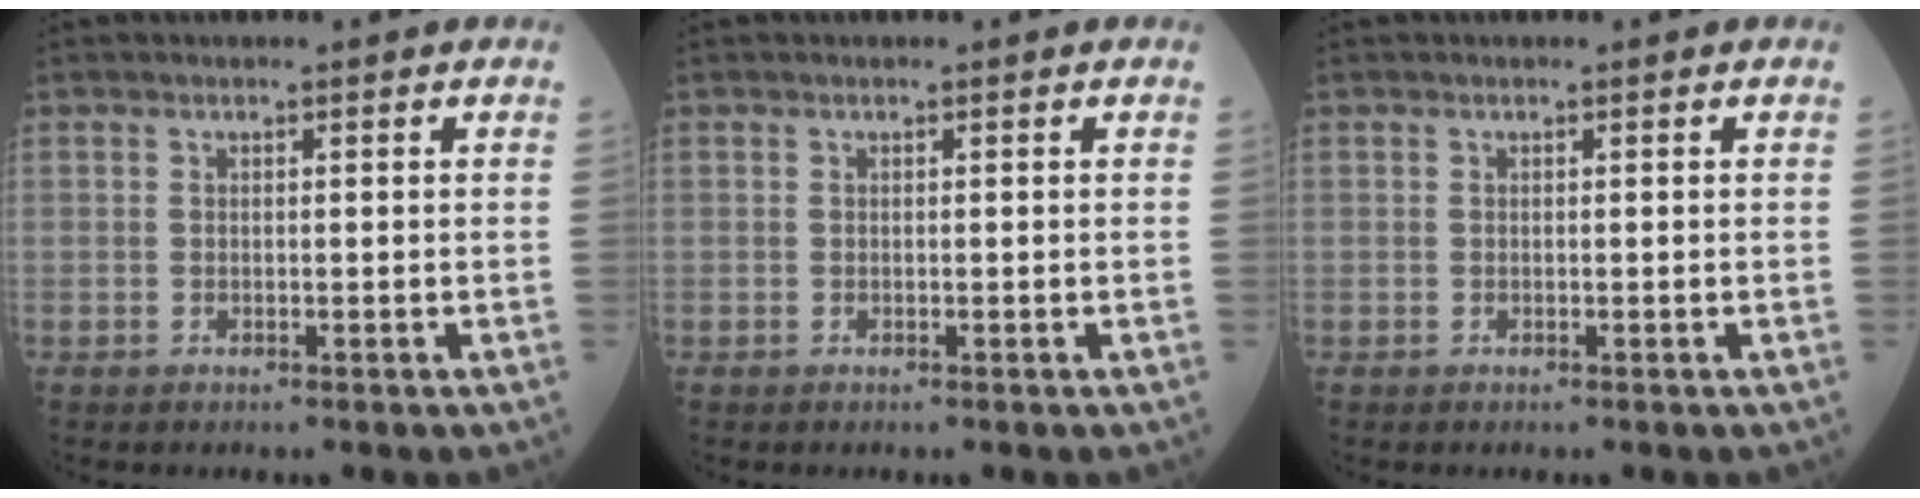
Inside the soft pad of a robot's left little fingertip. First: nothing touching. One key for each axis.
{"total": 0.0}
{"total": 0.0}